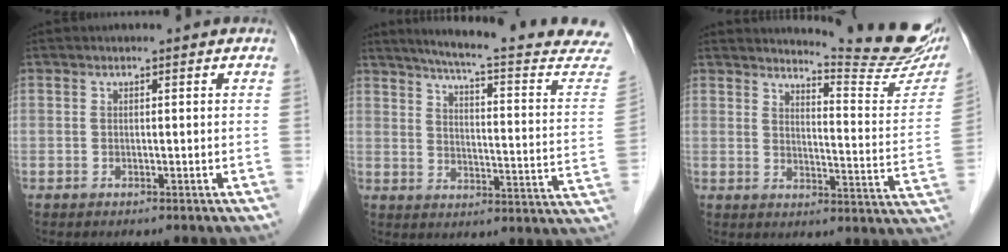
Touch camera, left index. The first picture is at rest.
{"total": 22.5, "force": [20.0, 0.2, 10.4], "torque": [-0.144, -0.062, 0.242]}
{"total": 14.9, "force": [14.2, -0.2, 4.6], "torque": [-0.063, -0.091, 0.163]}